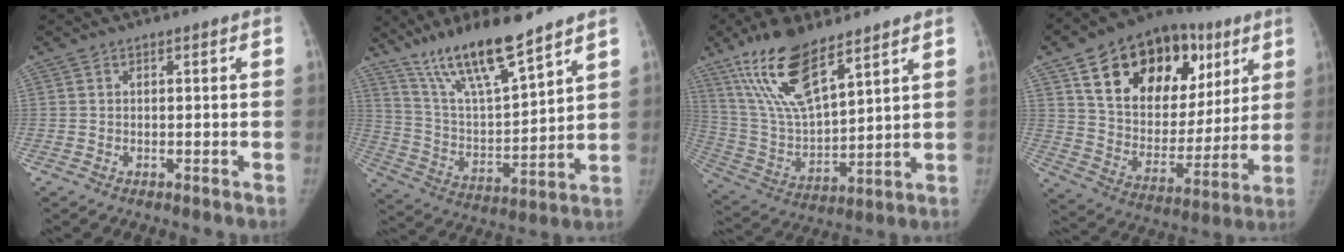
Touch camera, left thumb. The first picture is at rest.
{"total": 17.0, "force": [12.6, 3.1, 10.9], "torque": [-0.176, -0.068, 0.240]}
{"total": 17.3, "force": [11.2, 5.7, 11.9], "torque": [-0.214, -0.050, 0.226]}
{"total": 27.7, "force": [12.6, 17.3, 17.6], "torque": [-0.232, 0.004, 0.211]}